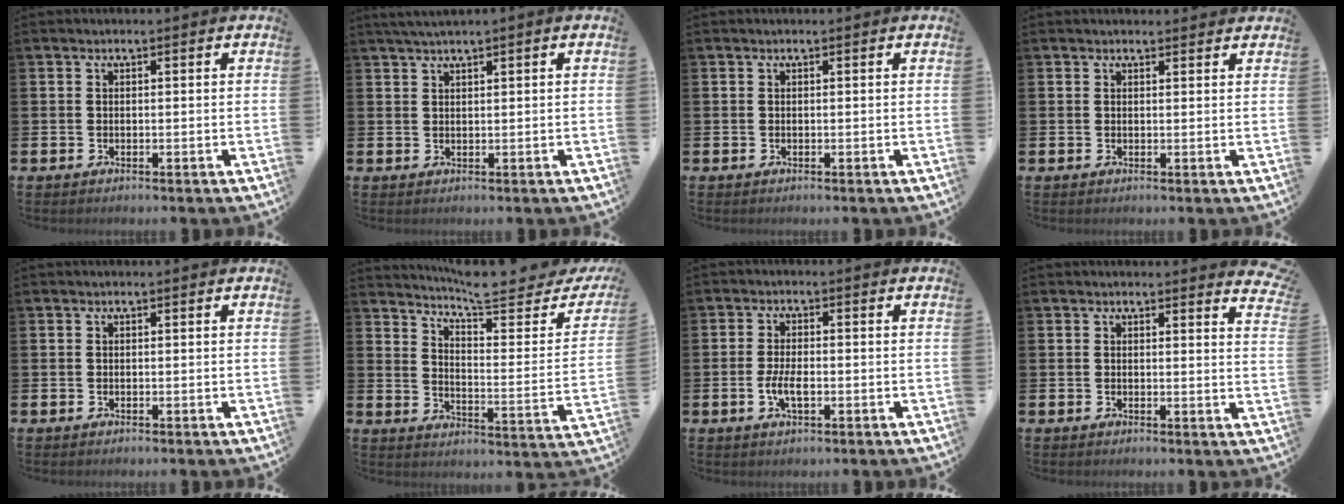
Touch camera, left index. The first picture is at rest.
{"total": 1.7, "force": [1.4, -0.1, 1.0], "torque": [-0.026, 0.003, 0.028]}
{"total": 0.0}
{"total": 1.1, "force": [1.1, 0.3, 0.1], "torque": [0.007, -0.001, 0.018]}
{"total": 0.0}
{"total": 6.6, "force": [5.9, 0.7, 3.0], "torque": [-0.066, -0.050, 0.092]}
{"total": 3.3, "force": [-0.8, 1.4, 2.9], "torque": [-0.059, 0.000, -0.017]}
{"total": 2.1, "force": [2.1, 0.2, 0.1], "torque": [0.011, -0.017, 0.034]}